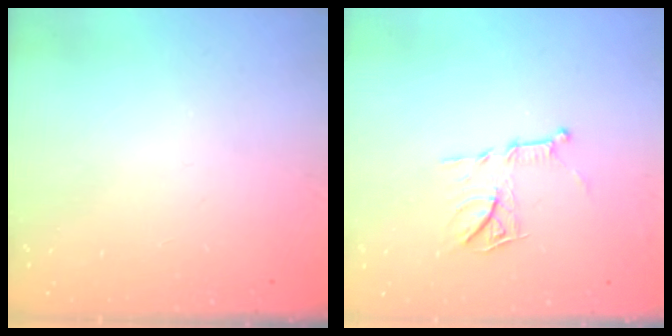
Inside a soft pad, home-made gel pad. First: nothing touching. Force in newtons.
{"total": 10.6, "press": 10.6, "slide": 0.8}